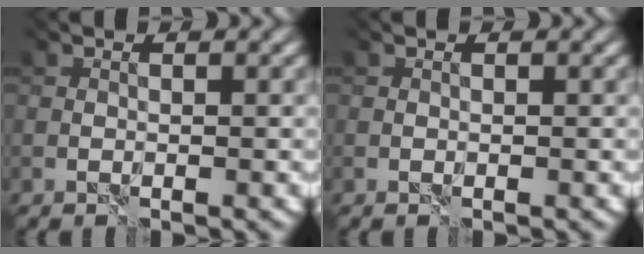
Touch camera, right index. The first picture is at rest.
{"total": 0.0}